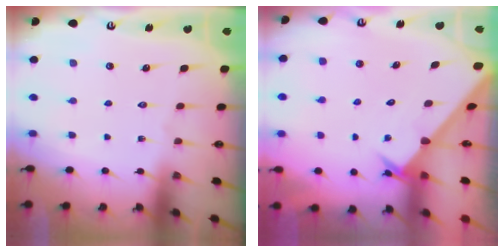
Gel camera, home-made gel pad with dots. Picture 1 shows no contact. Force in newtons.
{"total": 2.5, "press": 2.5, "slide": 0.2}